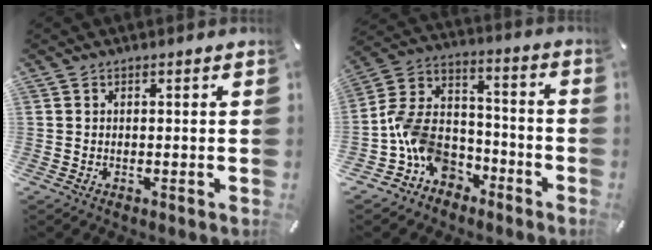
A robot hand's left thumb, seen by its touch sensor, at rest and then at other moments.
{"total": 12.8, "force": [-5.6, 10.0, 5.6], "torque": [-0.143, 0.022, -0.103]}